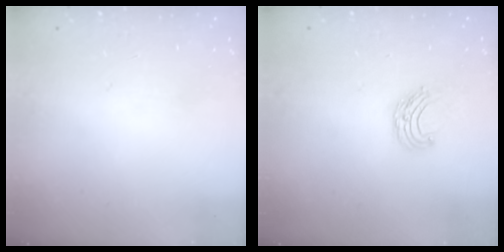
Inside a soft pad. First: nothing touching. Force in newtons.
{"total": 6.5, "press": 6.5, "slide": 0.6}